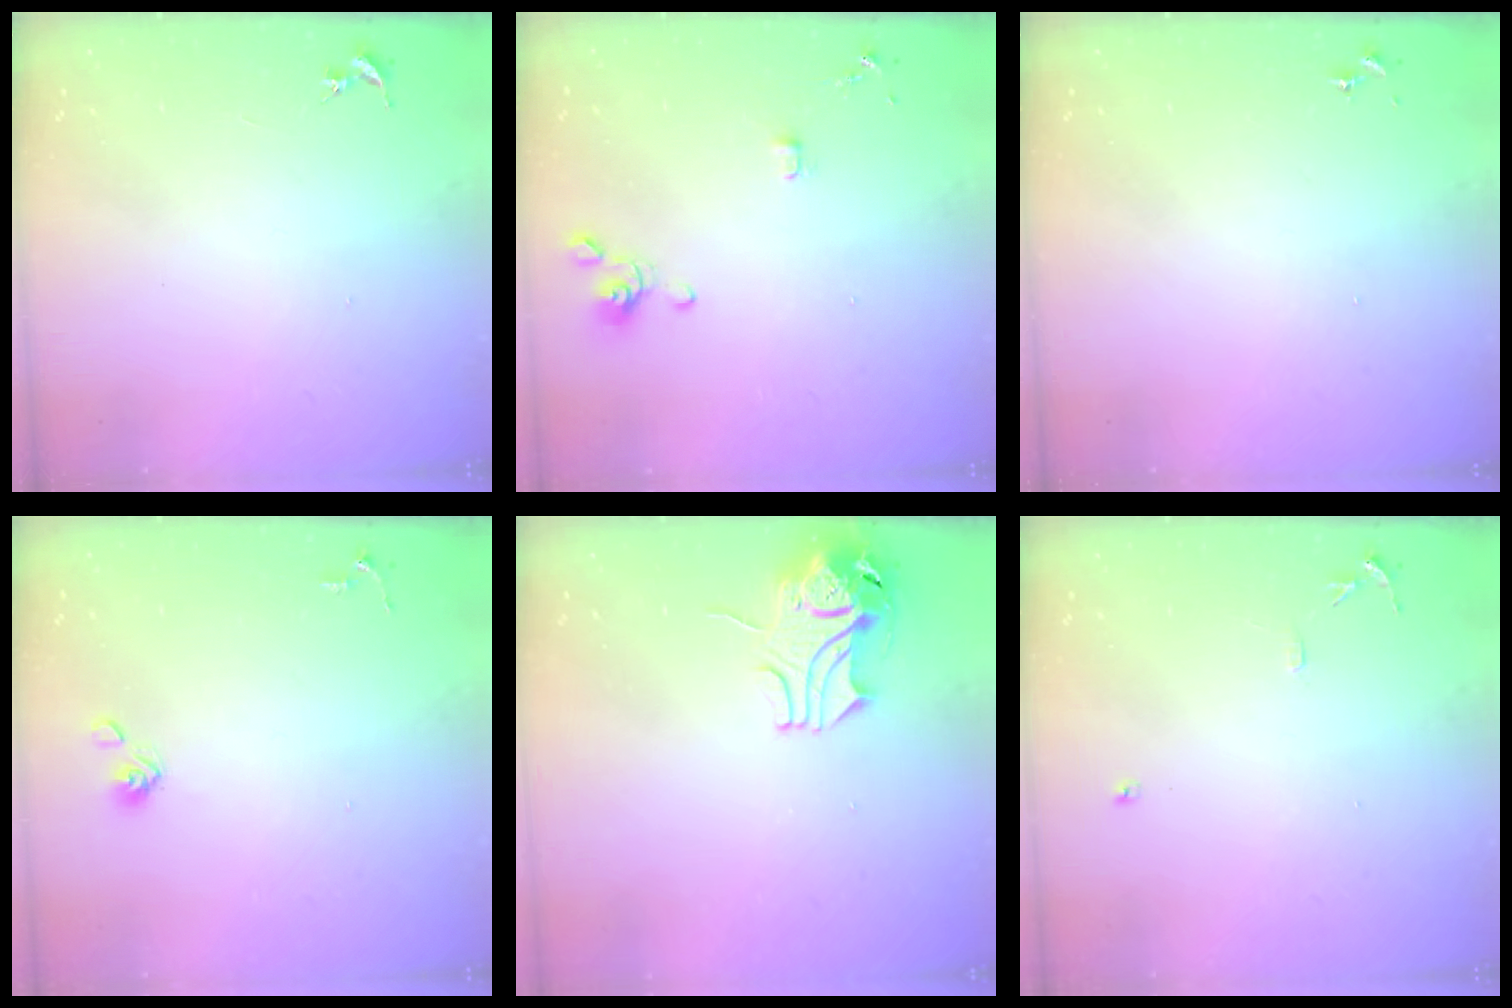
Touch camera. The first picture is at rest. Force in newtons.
{"total": 4.4, "press": 4.1, "slide": 1.6}
{"total": 0.0}
{"total": 5.1, "press": 4.6, "slide": 2.2}
{"total": 10.6, "press": 10.5, "slide": 1.5}
{"total": 6.1, "press": 6.0, "slide": 0.6}